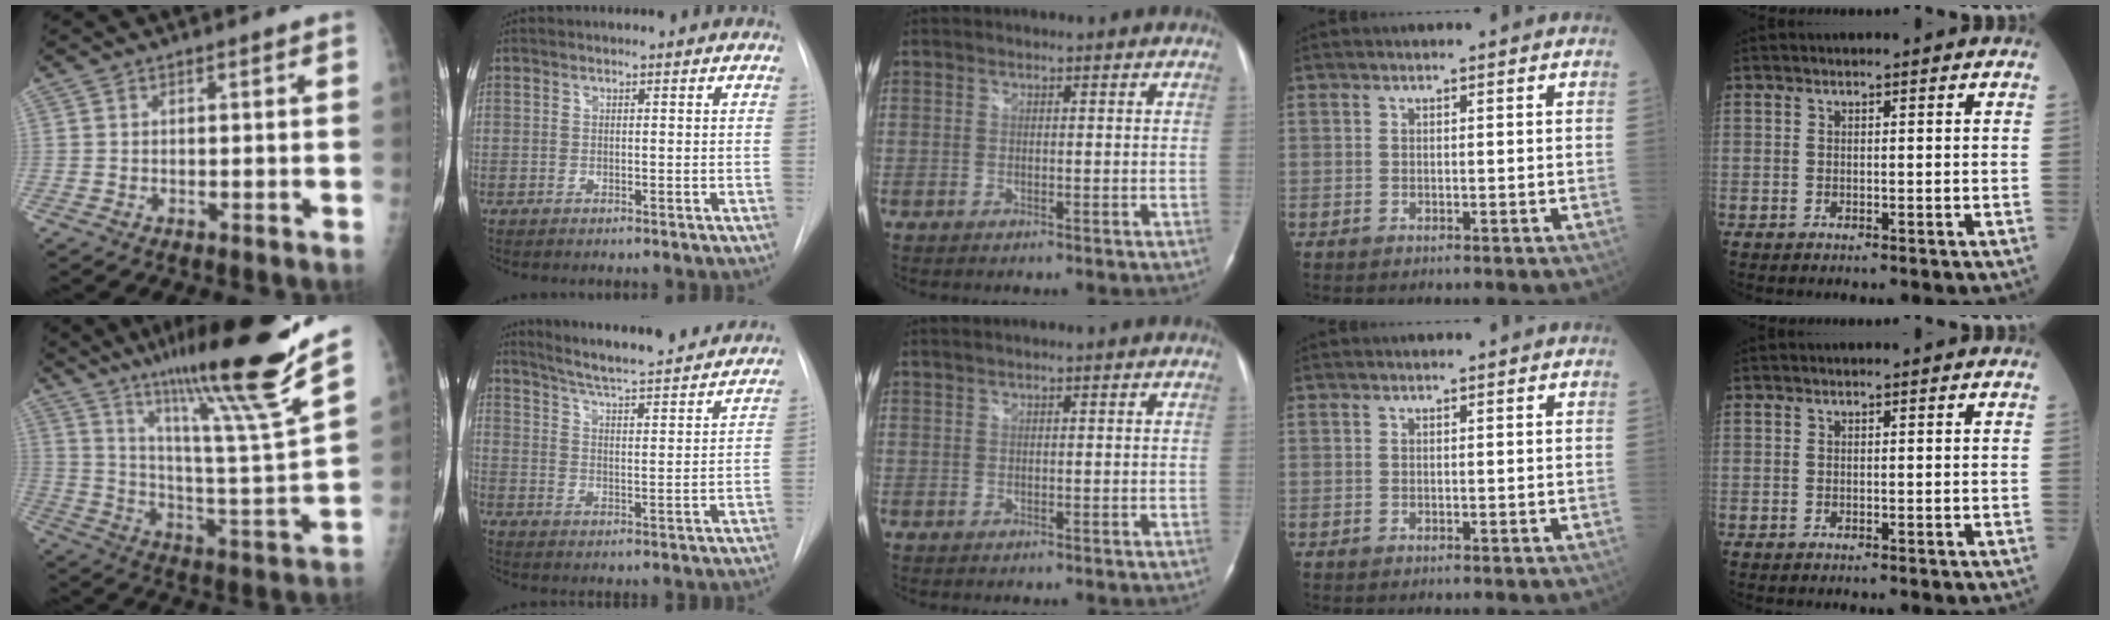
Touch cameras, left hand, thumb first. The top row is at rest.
{"thumb": {"total": 25.9, "force": [18.8, 0.2, 17.8], "torque": [-0.266, -0.102, 0.303]}, "index": {"total": 21.3, "force": [19.5, 1.7, 8.4], "torque": [-0.129, -0.030, 0.258]}, "middle": {"total": 0.9, "force": [0.7, -0.1, 0.6], "torque": [-0.017, 0.014, 0.018]}}